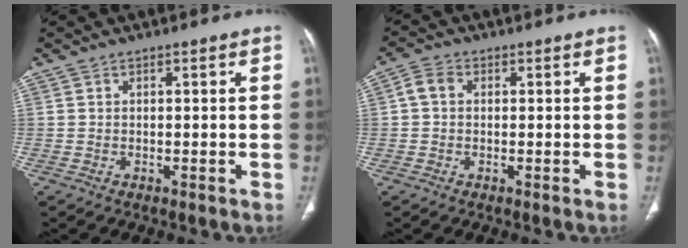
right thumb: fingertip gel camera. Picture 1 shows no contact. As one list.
[{"total": 3.2, "force": [0.3, 2.4, 2.0], "torque": [-0.038, 0.012, 0.003]}]